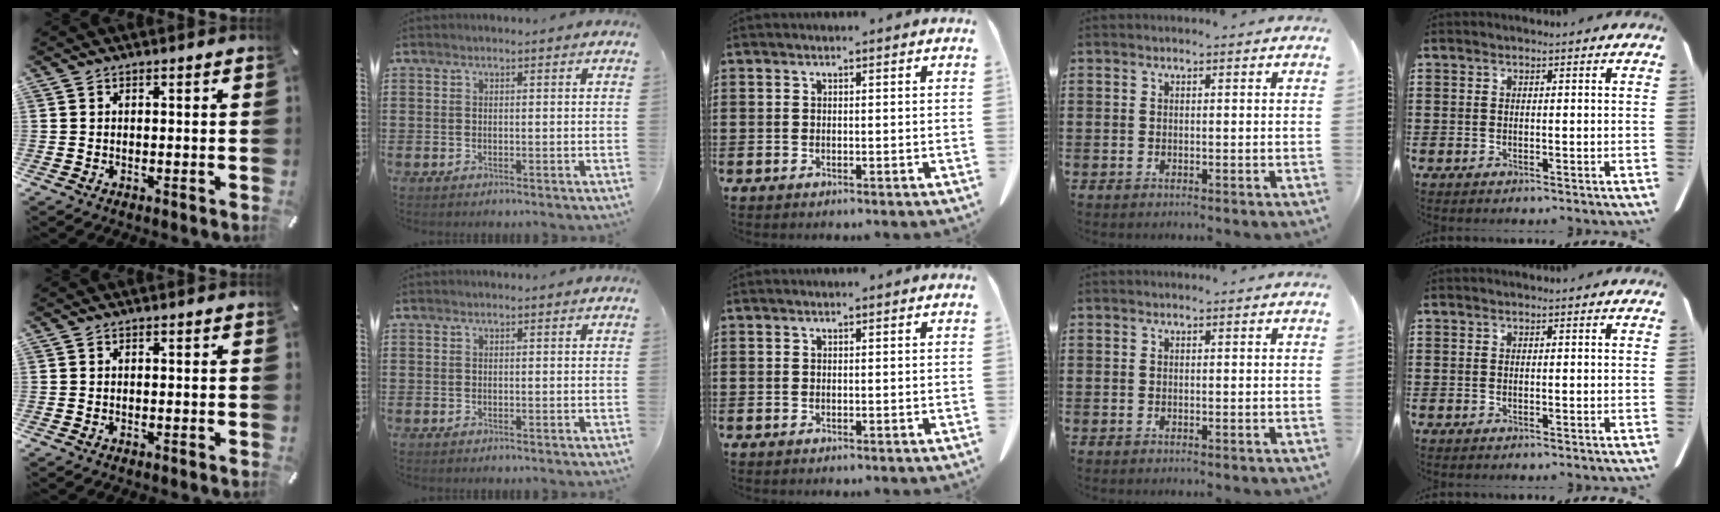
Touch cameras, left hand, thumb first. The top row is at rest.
{}